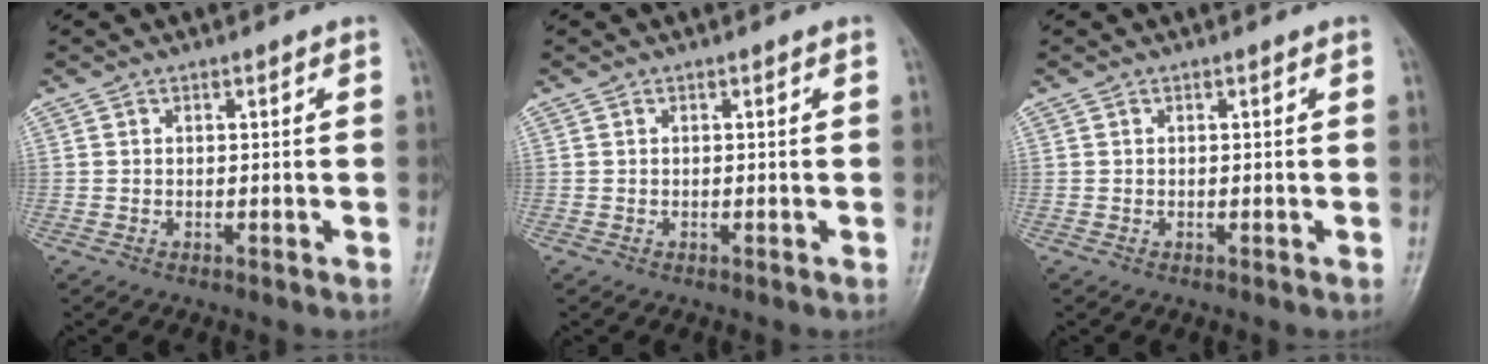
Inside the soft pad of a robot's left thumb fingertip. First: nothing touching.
{"total": 0.0}
{"total": 0.0}